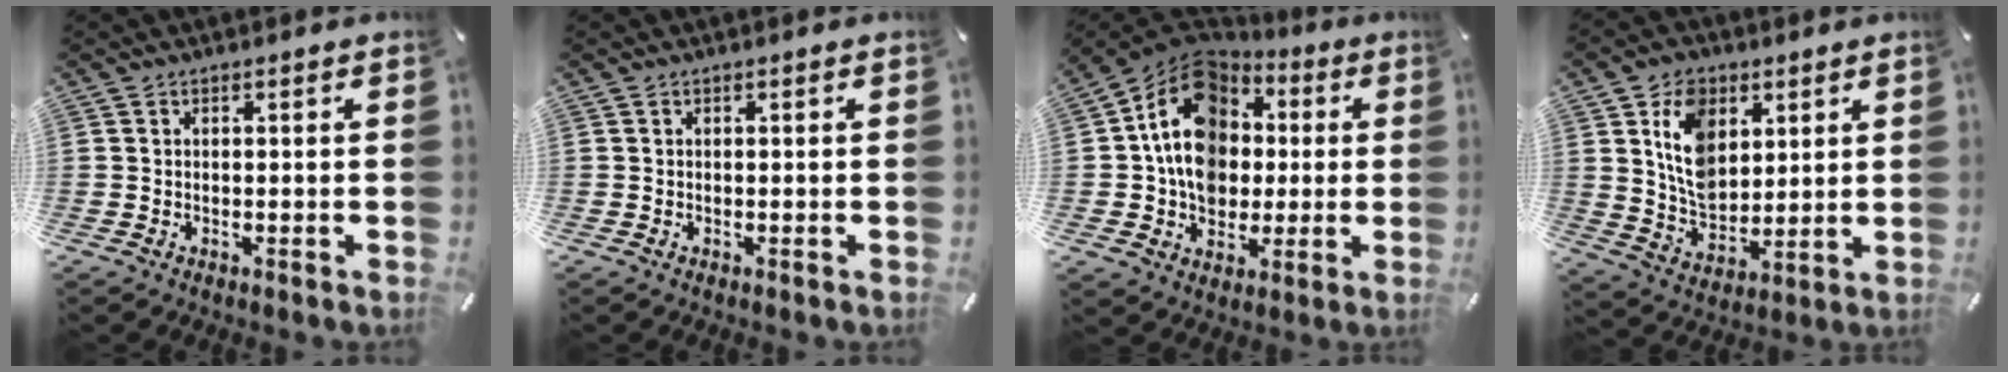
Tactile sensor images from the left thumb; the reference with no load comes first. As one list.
[{"total": 0.0}, {"total": 16.3, "force": [0.6, 13.8, 8.6], "torque": [-0.142, 0.003, 0.011]}, {"total": 11.7, "force": [4.5, 8.8, 6.2], "torque": [-0.116, -0.005, 0.087]}]